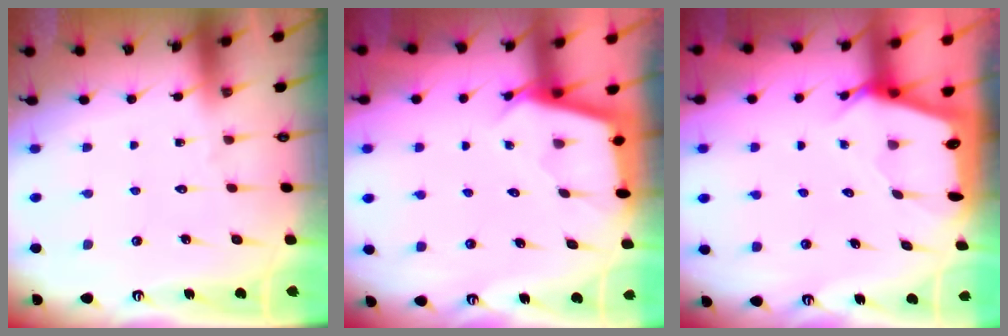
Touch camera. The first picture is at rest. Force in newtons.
{"total": 2.5, "press": 2.5, "slide": 0.1}
{"total": 2.5, "press": 2.5, "slide": 0.2}